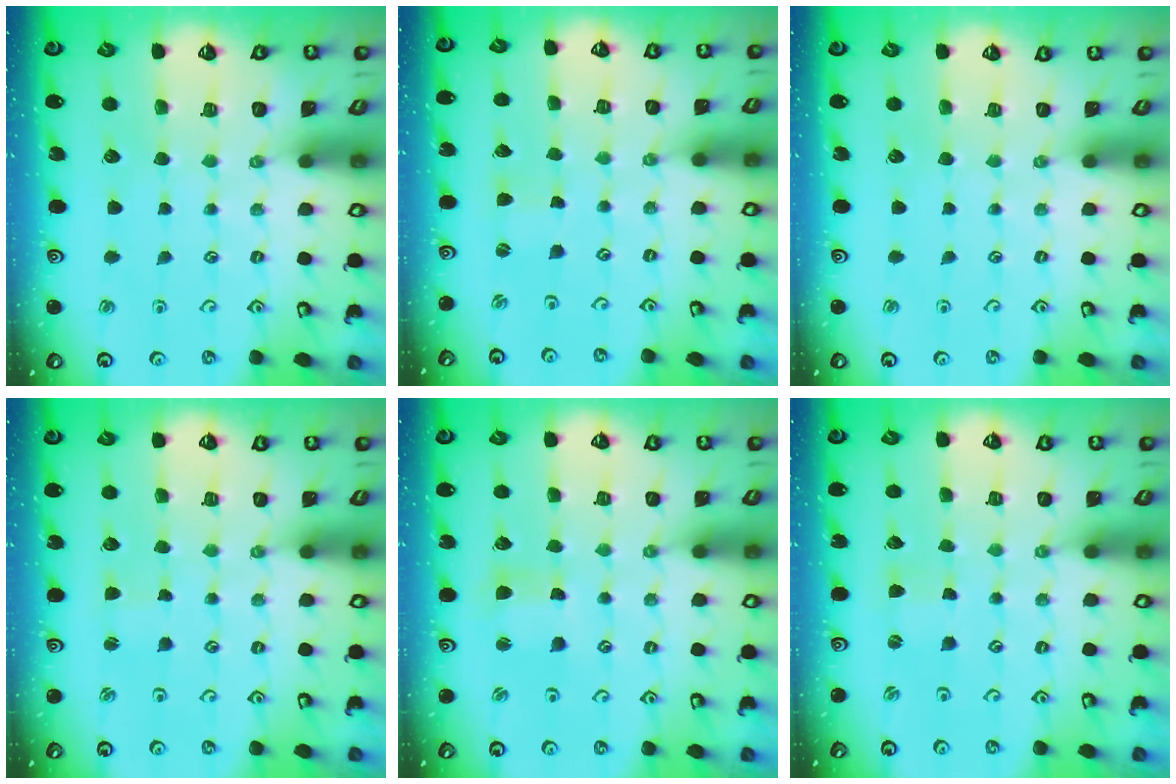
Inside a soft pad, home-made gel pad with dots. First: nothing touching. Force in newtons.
{"total": 0.8, "press": 0.8, "slide": 0.2}
{"total": 0.0}
{"total": 0.8, "press": 0.8, "slide": 0.2}
{"total": 2.7, "press": 2.7, "slide": 0.3}
{"total": 1.2, "press": 1.2, "slide": 0.2}